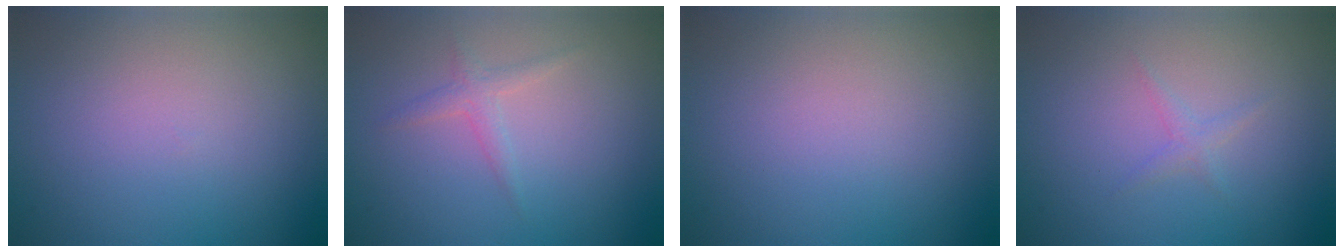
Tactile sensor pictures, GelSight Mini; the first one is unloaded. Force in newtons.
{"total": 1.4, "press": 1.4, "slide": 0.0}
{"total": 0.0}
{"total": 0.9, "press": 0.9, "slide": 0.0}